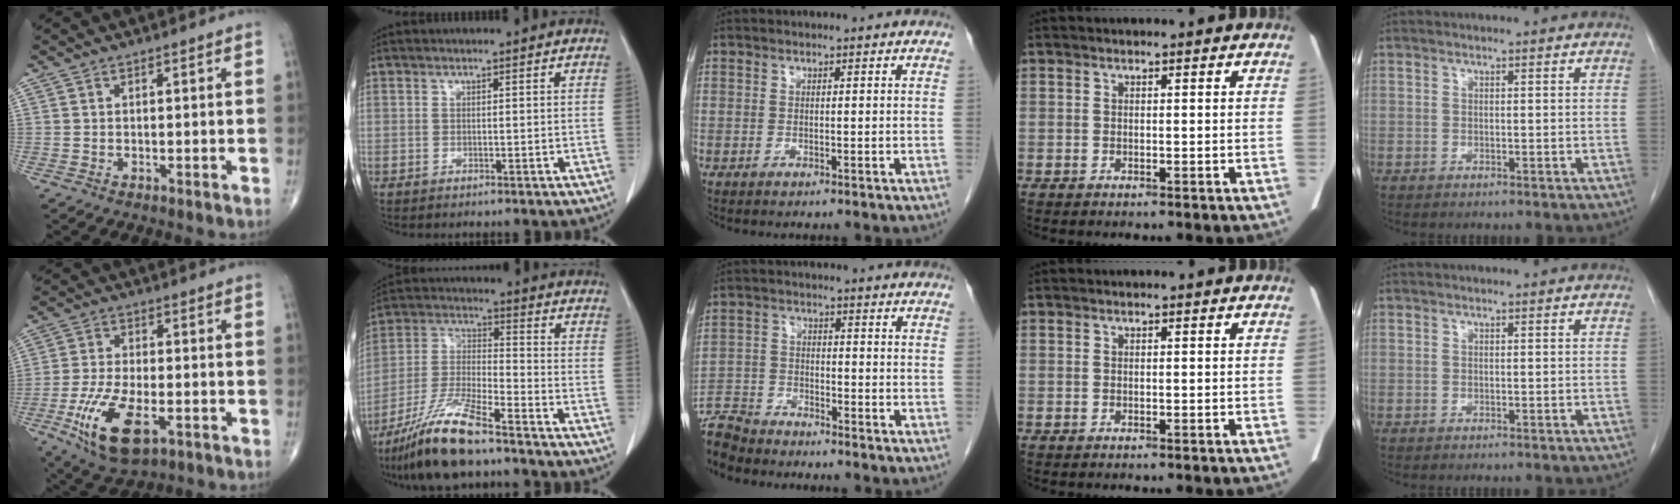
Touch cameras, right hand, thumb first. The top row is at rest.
{"thumb": {"total": 13.3, "force": [-5.1, 6.0, 10.7], "torque": [-0.211, 0.001, -0.085]}, "index": {"total": 12.3, "force": [-9.3, 1.2, 7.9], "torque": [-0.170, -0.023, -0.176]}, "middle": {"total": 7.9, "force": [-7.6, 1.6, 0.9], "torque": [-0.023, -0.004, -0.150]}}